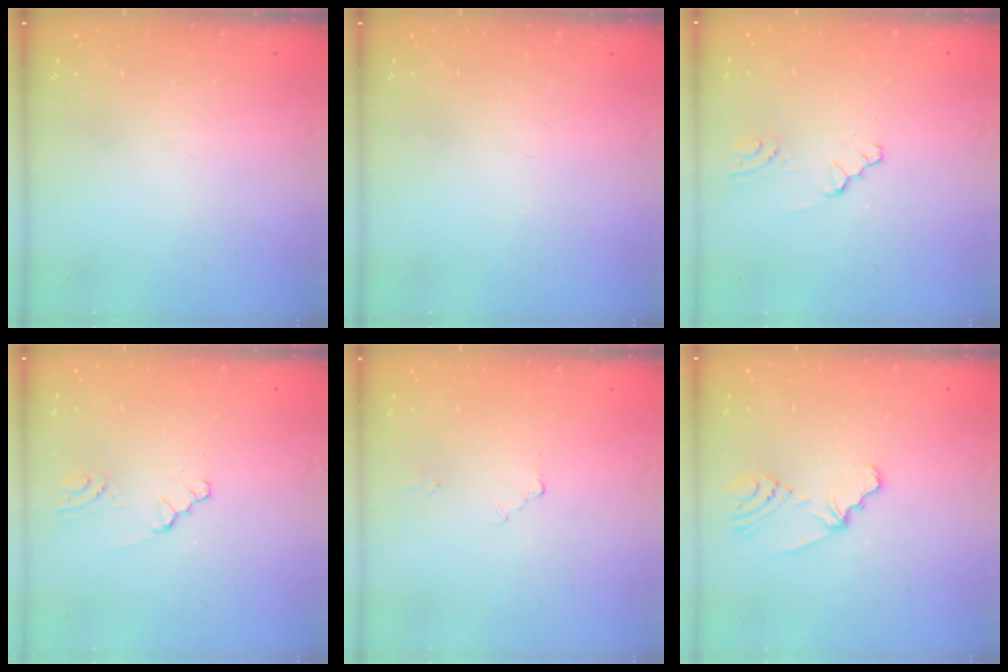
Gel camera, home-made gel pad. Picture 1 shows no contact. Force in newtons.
{"total": 0.0}
{"total": 0.9, "press": 0.8, "slide": 0.2}
{"total": 0.9, "press": 0.8, "slide": 0.2}
{"total": 2.0, "press": 2.0, "slide": 0.3}
{"total": 4.6, "press": 1.9, "slide": 4.2}